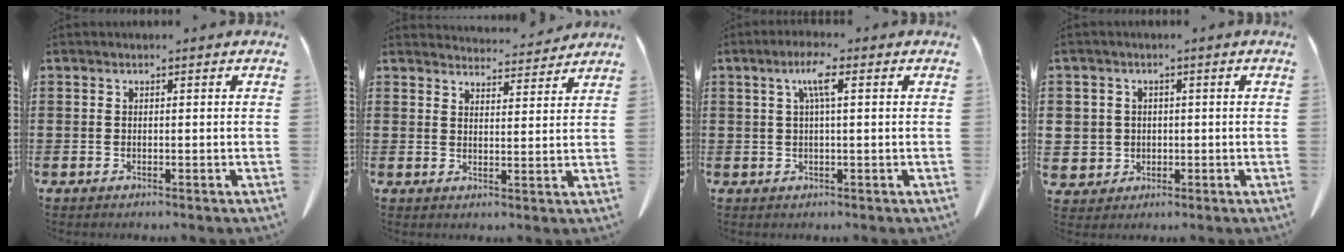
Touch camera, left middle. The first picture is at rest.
{"total": 4.3, "force": [4.3, 0.3, 0.4], "torque": [-0.011, -0.024, 0.078]}
{"total": 4.3, "force": [1.4, 0.8, 4.0], "torque": [-0.082, 0.009, 0.020]}
{"total": 3.7, "force": [0.2, 3.6, 0.4], "torque": [-0.033, 0.010, -0.001]}